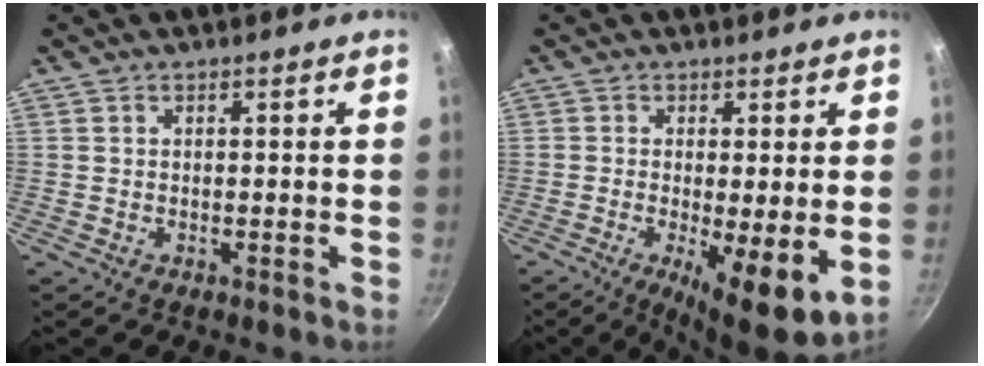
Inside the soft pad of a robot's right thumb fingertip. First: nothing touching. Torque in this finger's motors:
{"motor_torque": [-0.30, 0.72, 0.03, -0.03, 0.08]}